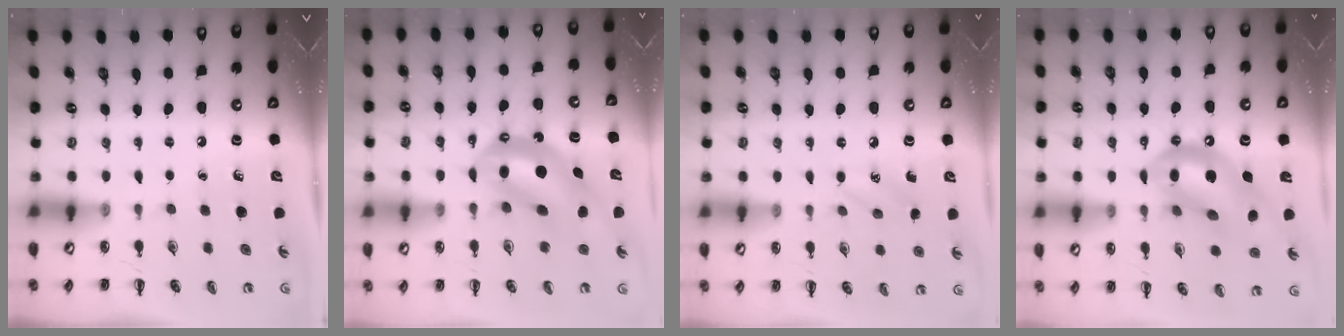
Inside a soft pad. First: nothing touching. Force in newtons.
{"total": 12.6, "press": 12.2, "slide": 3.3}
{"total": 9.0, "press": 8.8, "slide": 1.9}
{"total": 15.0, "press": 14.5, "slide": 4.1}